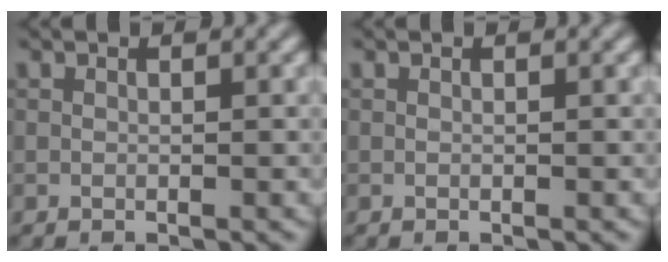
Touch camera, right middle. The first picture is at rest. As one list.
[{"total": 0.0}]